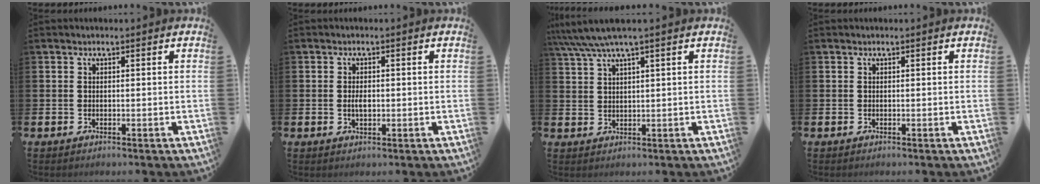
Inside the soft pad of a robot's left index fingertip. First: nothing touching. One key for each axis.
{"total": 1.7, "fx": -0.1, "fy": 0.9, "fz": 1.4, "tx": -0.024, "ty": 0.003, "tz": -0.005}
{"total": 4.6, "fx": 3.5, "fy": 0.0, "fz": 3.0, "tx": -0.070, "ty": -0.002, "tz": 0.064}
{"total": 0.0}